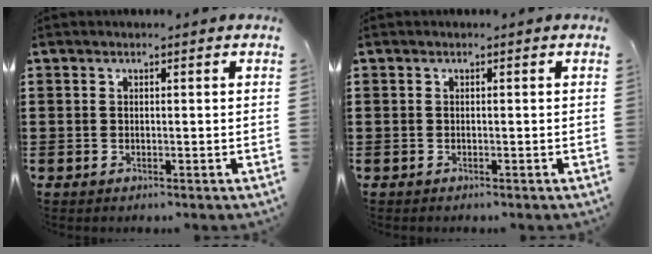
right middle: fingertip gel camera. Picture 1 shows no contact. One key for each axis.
{"total": 0.0}